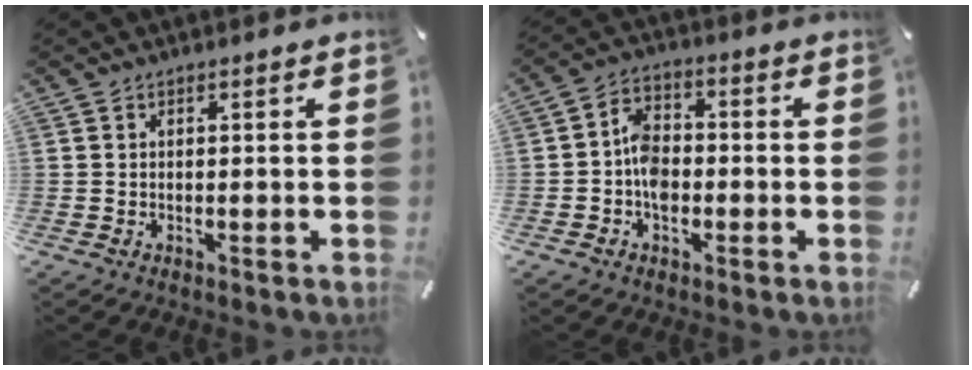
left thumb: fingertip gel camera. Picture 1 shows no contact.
{"total": 6.6, "force": [-1.8, 4.9, 4.1], "torque": [-0.082, 0.015, -0.031]}